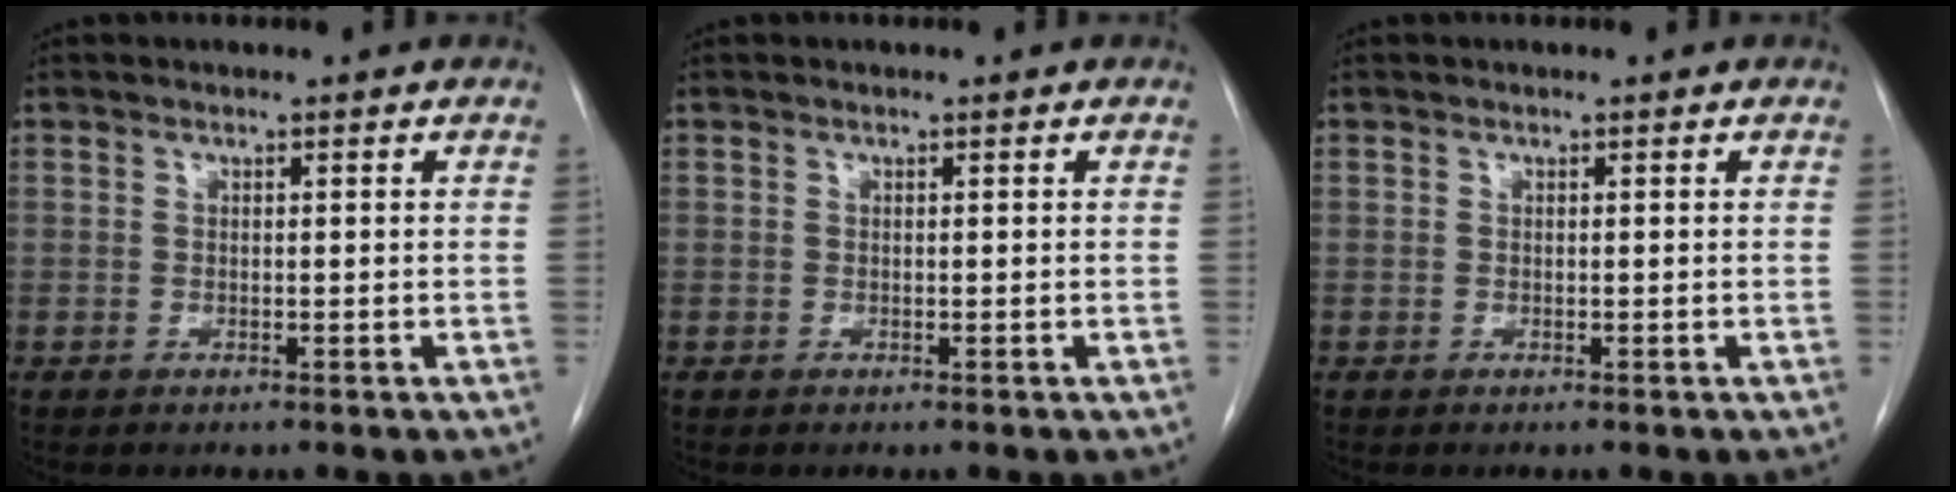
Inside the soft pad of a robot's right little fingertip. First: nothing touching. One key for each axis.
{"total": 0.0}
{"total": 0.0}